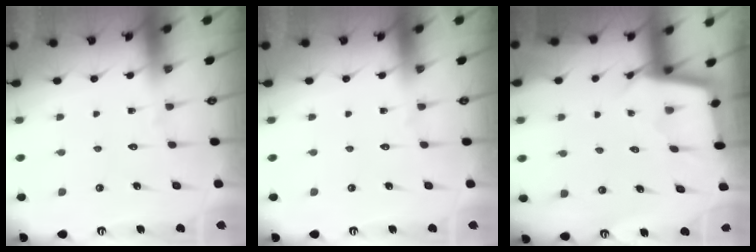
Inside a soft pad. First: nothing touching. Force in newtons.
{"total": 0.0}
{"total": 2.5, "press": 2.5, "slide": 0.2}